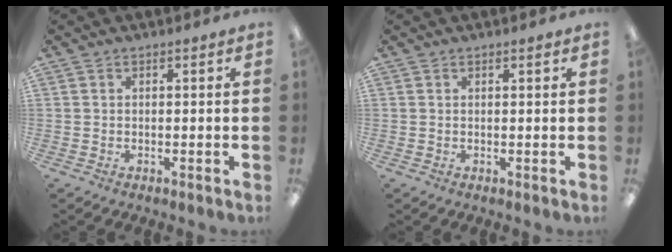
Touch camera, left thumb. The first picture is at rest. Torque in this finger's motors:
{"motor_torque": [-0.37, -0.29, -0.06, 0.02, -0.03]}